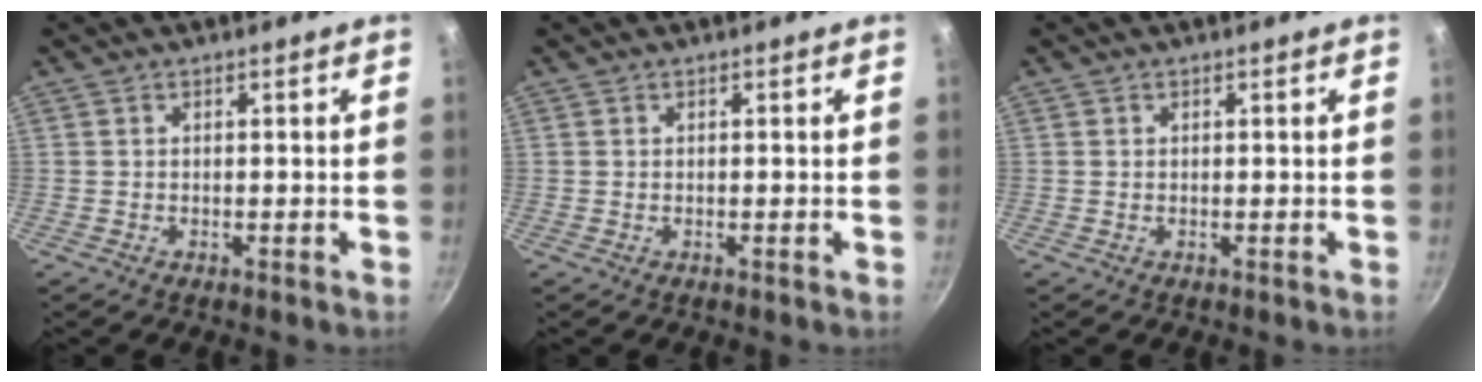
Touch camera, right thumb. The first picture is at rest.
{"total": 0.0}
{"total": 0.0}